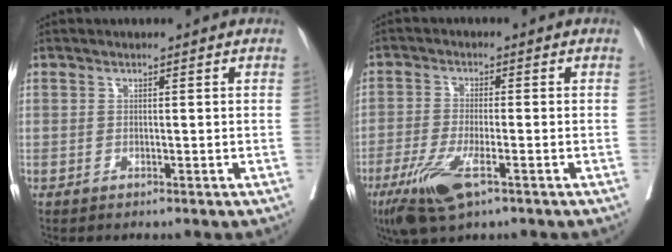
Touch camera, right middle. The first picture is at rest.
{"total": 8.2, "force": [-4.3, 1.7, 6.7], "torque": [-0.138, -0.021, -0.076]}